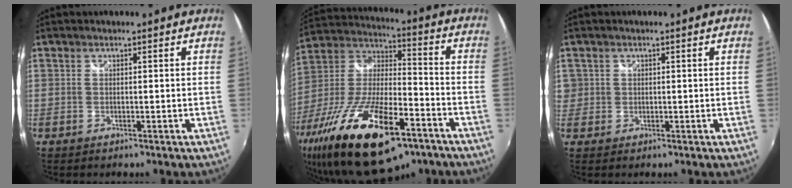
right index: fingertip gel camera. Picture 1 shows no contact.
{"total": 28.0, "force": [-16.2, 10.4, 20.4], "torque": [-0.404, -0.043, -0.271]}
{"total": 2.3, "force": [0.2, 2.3, 0.1], "torque": [0.001, -0.001, 0.001]}